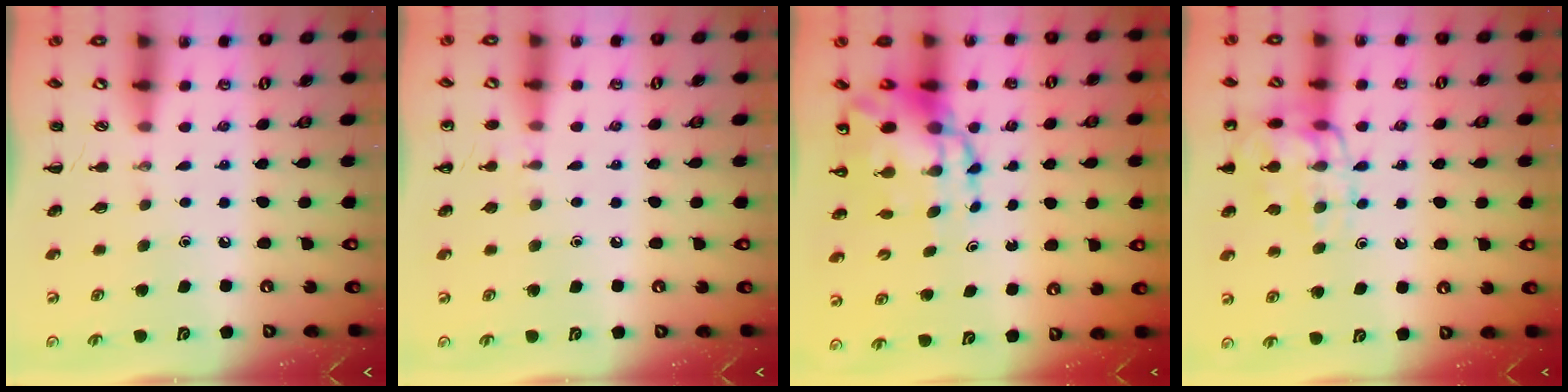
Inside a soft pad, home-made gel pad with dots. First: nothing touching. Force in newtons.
{"total": 5.5, "press": 5.3, "slide": 1.6}
{"total": 10.5, "press": 10.1, "slide": 2.7}
{"total": 14.5, "press": 14.4, "slide": 1.3}